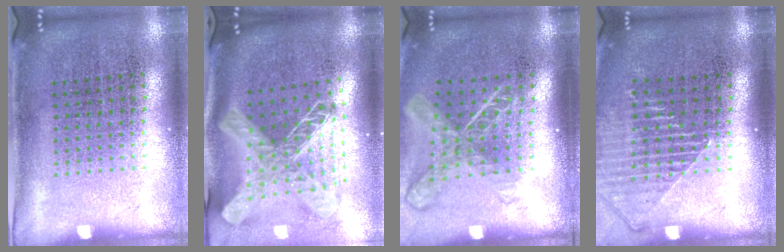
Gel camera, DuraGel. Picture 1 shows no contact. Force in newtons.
{"total": 2.7, "press": 1.9, "slide": 1.9}
{"total": 2.0, "press": 1.4, "slide": 1.3}
{"total": 1.4, "press": 1.3, "slide": 0.5}